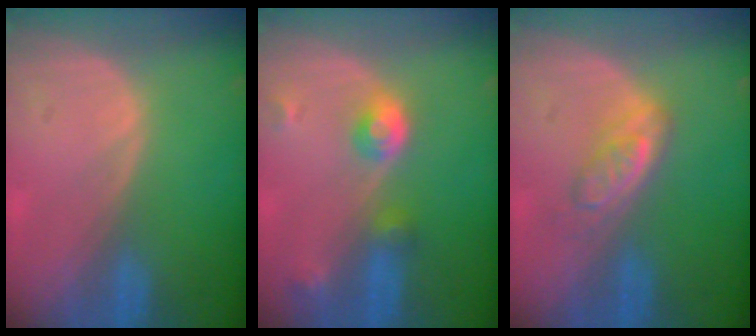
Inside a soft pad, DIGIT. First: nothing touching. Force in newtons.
{"total": 4.6, "press": 4.2, "slide": 1.9}
{"total": 4.3, "press": 4.2, "slide": 0.8}